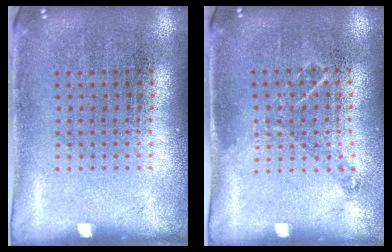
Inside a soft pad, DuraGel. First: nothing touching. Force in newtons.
{"total": 0.9, "press": 0.8, "slide": 0.3}